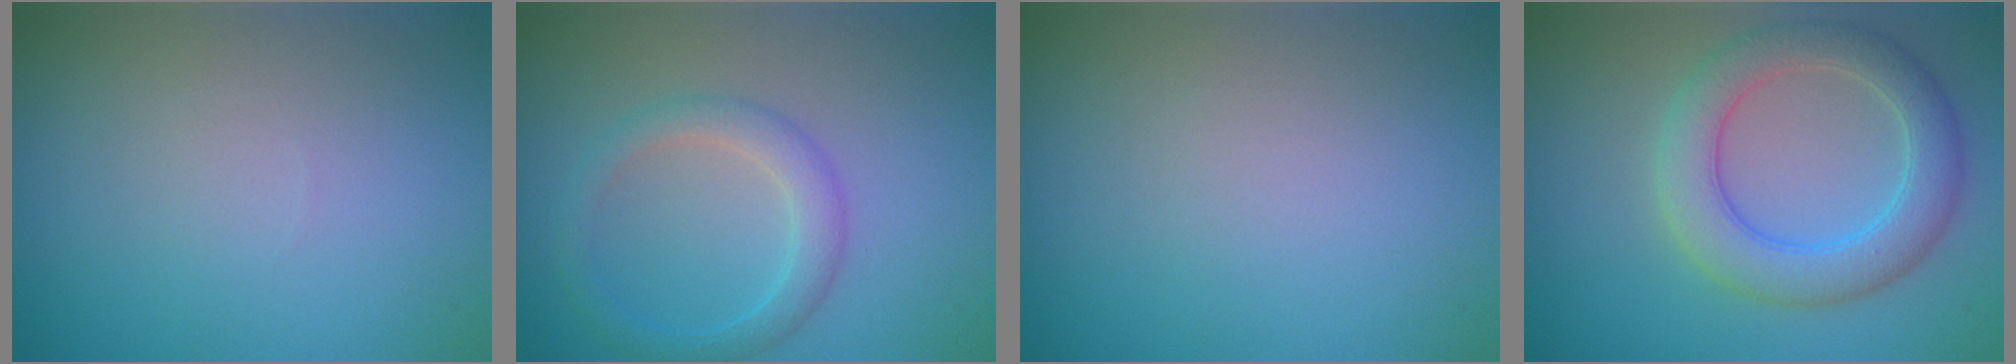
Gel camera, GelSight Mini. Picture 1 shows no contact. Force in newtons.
{"total": 2.8, "press": 2.8, "slide": 0.1}
{"total": 0.0}
{"total": 5.4, "press": 5.4, "slide": 0.1}